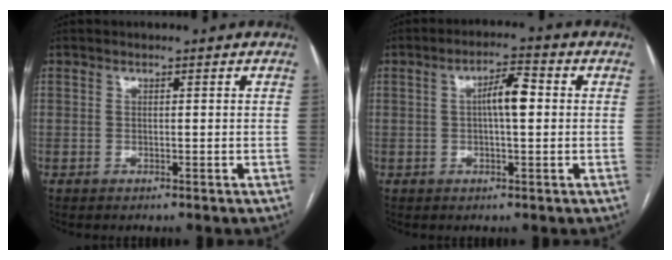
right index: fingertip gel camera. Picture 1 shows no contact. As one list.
[{"total": 5.2, "force": [0.5, 1.2, 5.0], "torque": [-0.087, 0.015, 0.006]}]